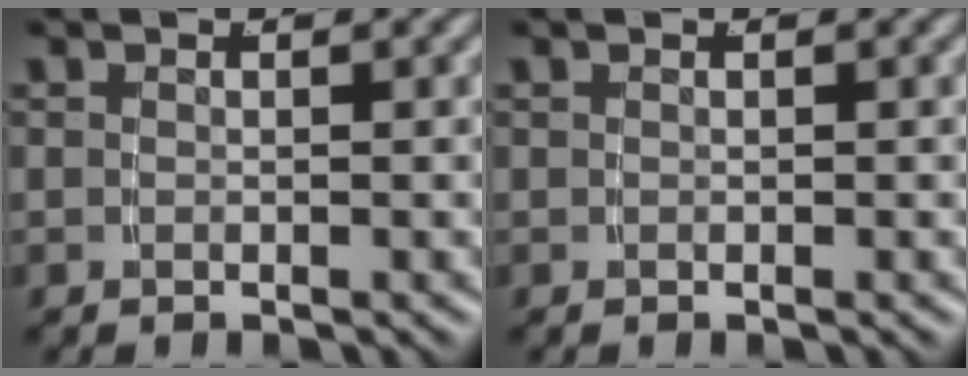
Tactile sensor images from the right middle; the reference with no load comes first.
{"total": 0.0}